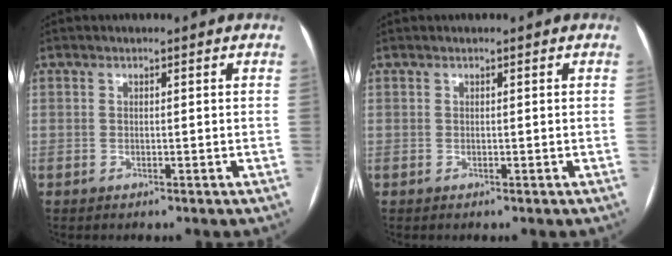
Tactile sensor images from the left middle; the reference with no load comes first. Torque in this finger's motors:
{"motor_torque": [-0.04, 0.20, 0.02, -0.01]}